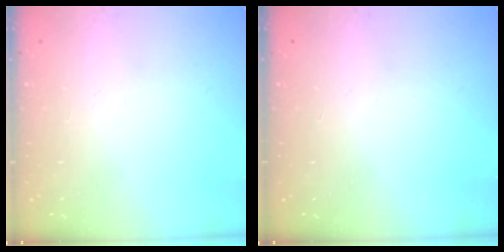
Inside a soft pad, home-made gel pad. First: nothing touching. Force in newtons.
{"total": 0.0}